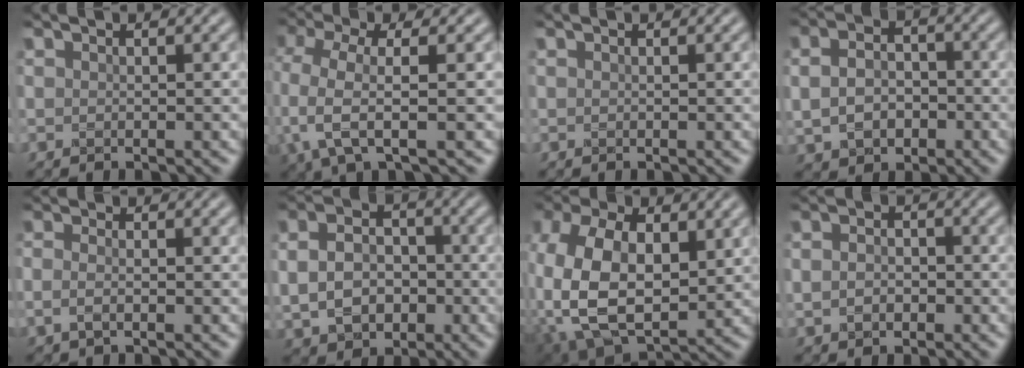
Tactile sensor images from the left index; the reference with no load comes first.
{"total": 4.8, "force": [-0.4, 1.5, 4.5], "torque": [-0.103, -0.009, -0.012]}
{"total": 0.0}
{"total": 4.2, "force": [-0.4, 3.1, 2.7], "torque": [-0.057, -0.001, -0.009]}
{"total": 1.5, "force": [-0.4, 0.7, 1.3], "torque": [-0.031, 0.000, -0.015]}
{"total": 5.4, "force": [-0.3, 4.2, 3.5], "torque": [-0.070, -0.002, -0.010]}
{"total": 10.5, "force": [0.0, 6.5, 8.3], "torque": [-0.193, 0.002, 0.002]}
{"total": 2.1, "force": [-0.4, 1.6, 1.3], "torque": [-0.030, 0.002, -0.013]}